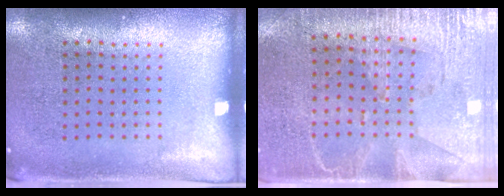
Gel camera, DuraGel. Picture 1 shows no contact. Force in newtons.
{"total": 2.9, "press": 2.6, "slide": 1.4}